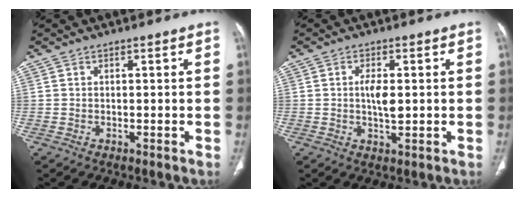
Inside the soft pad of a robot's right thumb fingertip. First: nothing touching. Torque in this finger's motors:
{"motor_torque": [3.09, 1.92, 0.24, -0.45, 0.15]}